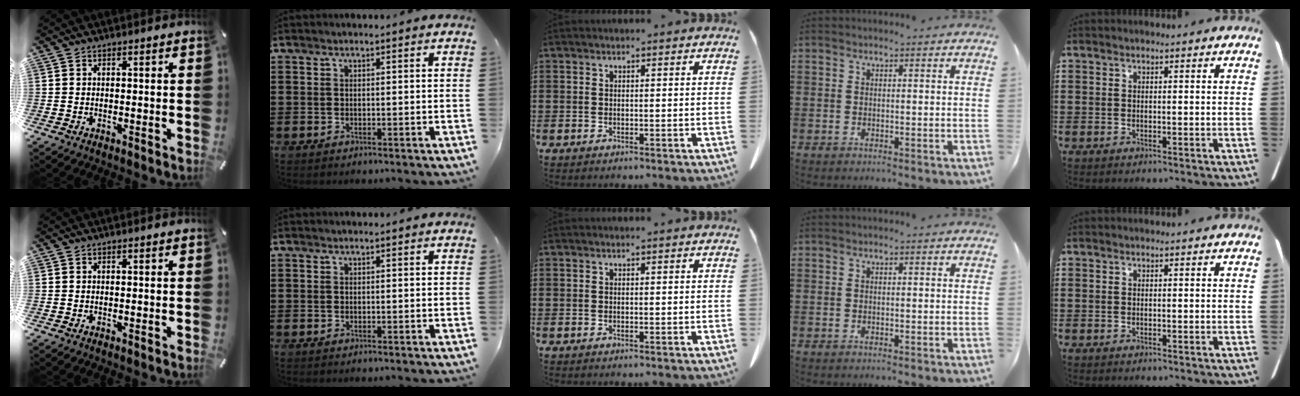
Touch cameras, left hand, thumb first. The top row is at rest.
{}